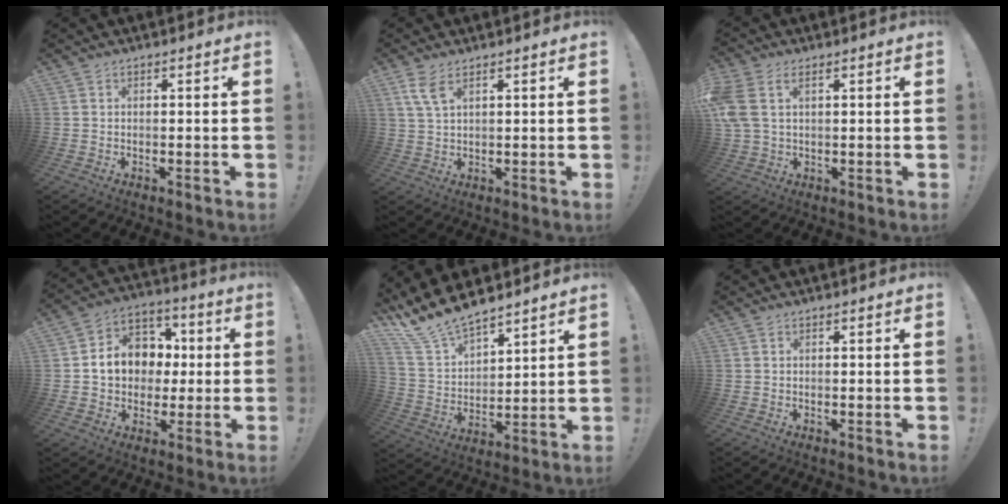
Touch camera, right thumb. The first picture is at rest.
{"total": 5.2, "force": [3.0, 1.9, 3.8], "torque": [-0.074, -0.009, 0.056]}
{"total": 7.1, "force": [2.8, 4.2, 4.9], "torque": [-0.115, -0.006, 0.057]}
{"total": 12.9, "force": [0.9, 11.2, 6.3], "torque": [-0.083, 0.008, 0.028]}
{"total": 13.0, "force": [11.7, 4.2, 3.9], "torque": [-0.100, -0.091, 0.220]}
{"total": 0.0}